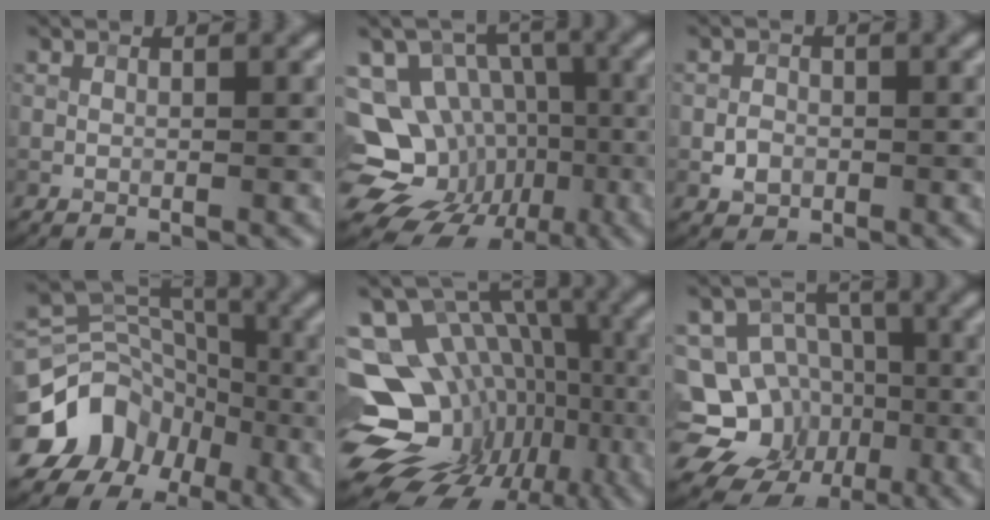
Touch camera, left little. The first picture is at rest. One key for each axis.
{"total": 14.3, "fx": -4.8, "fy": 11.7, "fz": 6.5, "tx": -0.127, "ty": -0.003, "tz": -0.080}
{"total": 1.7, "fx": -0.5, "fy": 1.5, "fz": 0.6, "tx": -0.002, "ty": -0.001, "tz": -0.011}
{"total": 9.2, "fx": -4.6, "fy": 7.3, "fz": 3.2, "tx": -0.054, "ty": 0.012, "tz": -0.090}
{"total": 17.3, "fx": -3.8, "fy": 13.2, "fz": 10.6, "tx": -0.170, "ty": 0.021, "tz": -0.037}
{"total": 14.4, "fx": -4.6, "fy": 12.7, "fz": 5.0, "tx": -0.120, "ty": -0.004, "tz": -0.079}